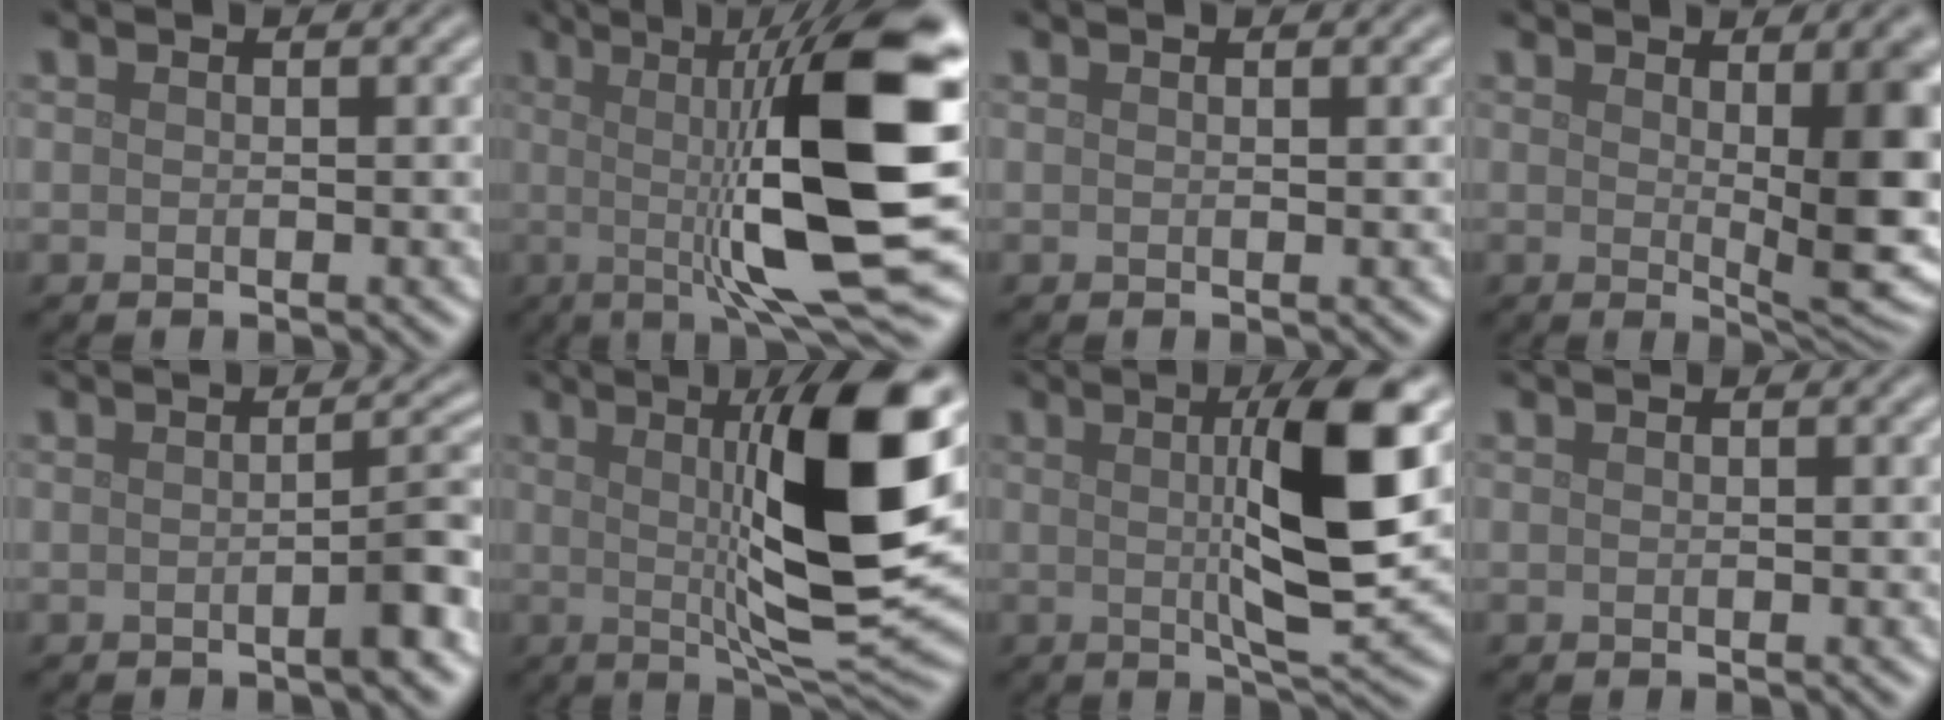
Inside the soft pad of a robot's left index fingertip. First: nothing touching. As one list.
[{"total": 14.4, "force": [0.5, 3.2, 14.0], "torque": [-0.180, 0.007, 0.001]}, {"total": 0.0}, {"total": 8.2, "force": [0.8, 2.1, 7.9], "torque": [-0.097, -0.011, 0.015]}, {"total": 2.9, "force": [-0.9, 0.6, 2.7], "torque": [-0.033, 0.009, -0.018]}, {"total": 12.4, "force": [1.8, 2.4, 12.1], "torque": [-0.171, -0.004, 0.034]}, {"total": 8.8, "force": [1.4, 1.7, 8.5], "torque": [-0.124, -0.007, 0.027]}, {"total": 0.0}]